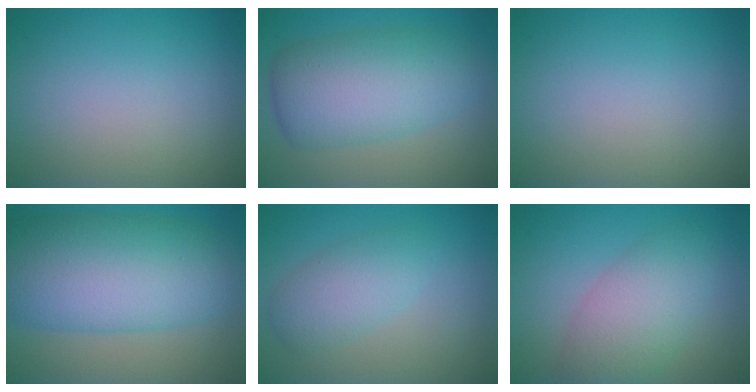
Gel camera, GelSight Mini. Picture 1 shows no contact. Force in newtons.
{"total": 7.7, "press": 7.7, "slide": 0.1}
{"total": 0.0}
{"total": 11.7, "press": 11.7, "slide": 0.4}
{"total": 3.4, "press": 3.4, "slide": 0.1}
{"total": 5.3, "press": 5.3, "slide": 0.3}